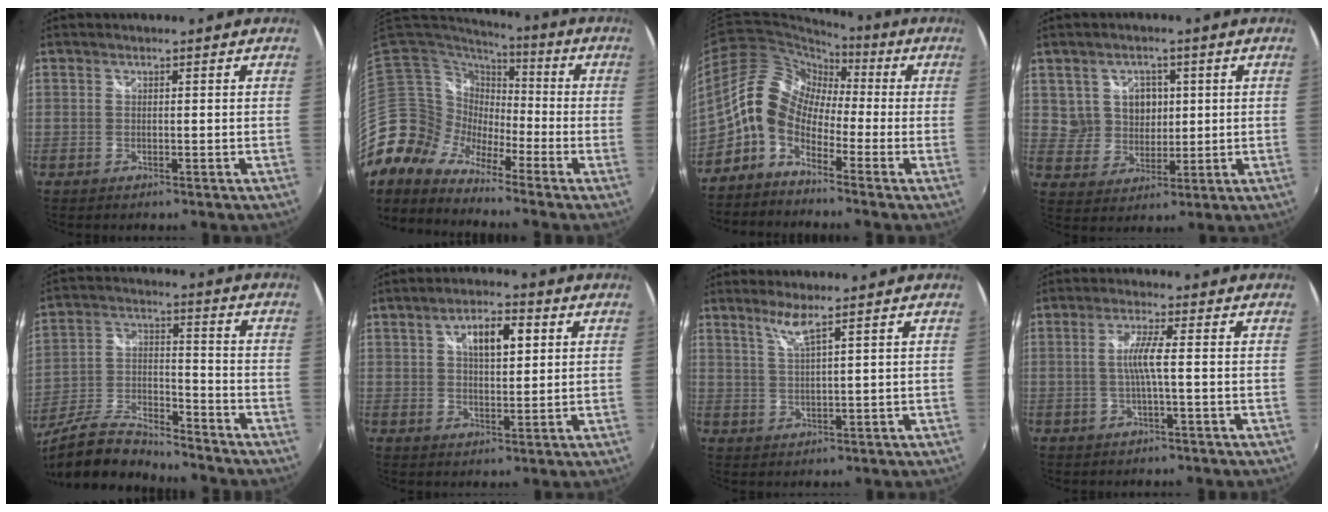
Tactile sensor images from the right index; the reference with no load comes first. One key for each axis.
{"total": 7.3, "fx": -5.5, "fy": 4.4, "fz": 1.7, "tx": -0.025, "ty": 0.026, "tz": -0.134}
{"total": 9.9, "fx": -3.4, "fy": 6.9, "fz": 6.2, "tx": -0.105, "ty": 0.022, "tz": -0.088}
{"total": 6.8, "fx": 2.1, "fy": 6.0, "fz": 2.3, "tx": -0.041, "ty": 0.014, "tz": 0.050}
{"total": 14.3, "fx": -12.5, "fy": 2.9, "fz": 6.4, "tx": -0.144, "ty": -0.017, "tz": -0.236}
{"total": 7.2, "fx": 2.4, "fy": 3.2, "fz": 6.1, "tx": -0.099, "ty": 0.014, "tz": 0.040}
{"total": 3.4, "fx": 2.4, "fy": -0.6, "fz": 2.3, "tx": -0.050, "ty": -0.006, "tz": 0.049}
{"total": 3.4, "fx": -0.5, "fy": -0.6, "fz": 3.3, "tx": -0.070, "ty": -0.001, "tz": -0.009}